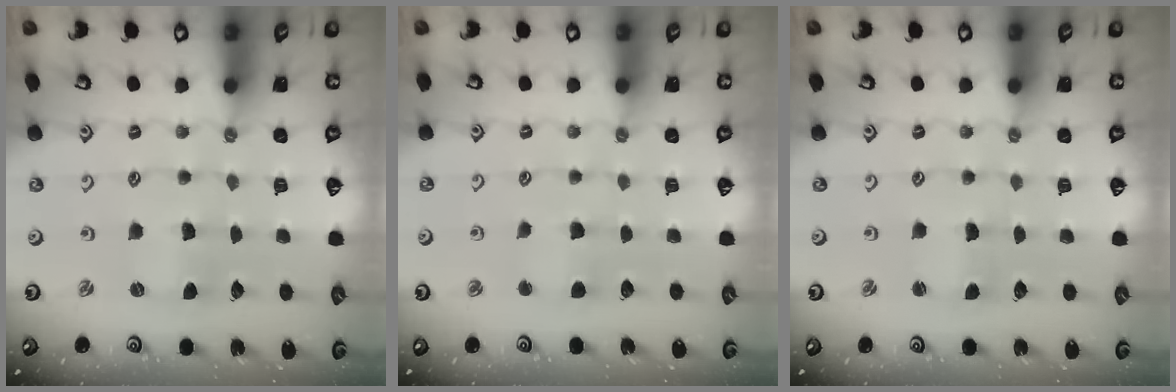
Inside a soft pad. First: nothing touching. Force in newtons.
{"total": 3.1, "press": 3.0, "slide": 0.5}
{"total": 0.9, "press": 0.9, "slide": 0.1}